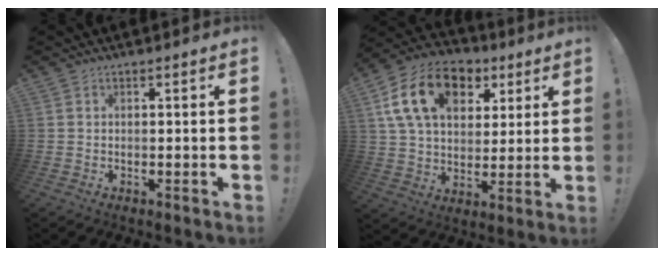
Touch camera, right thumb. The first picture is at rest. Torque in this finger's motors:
{"motor_torque": [0.38, 0.62, 1.45, 0.57, 0.25]}